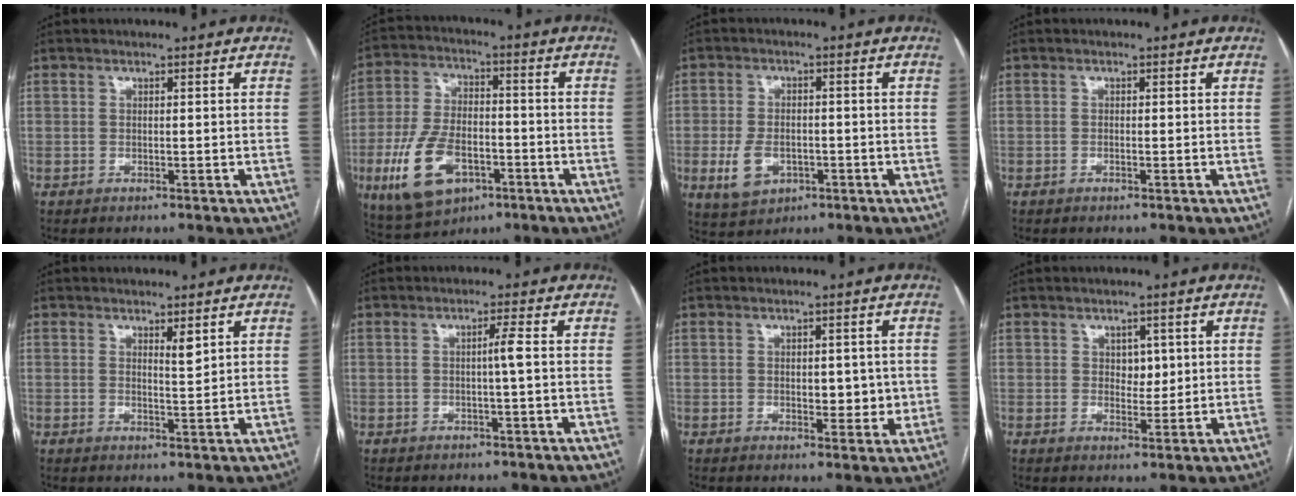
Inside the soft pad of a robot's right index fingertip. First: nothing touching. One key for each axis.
{"total": 13.5, "fx": -5.4, "fy": 7.5, "fz": 9.9, "tx": -0.212, "ty": 0.002, "tz": -0.089}
{"total": 6.0, "fx": -2.0, "fy": 4.2, "fz": 3.9, "tx": -0.079, "ty": 0.001, "tz": -0.024}
{"total": 0.0}
{"total": 2.0, "fx": 1.3, "fy": 0.2, "fz": 1.5, "tx": -0.029, "ty": -0.009, "tz": 0.024}
{"total": 2.0, "fx": -0.1, "fy": -0.5, "fz": 1.9, "tx": -0.033, "ty": 0.000, "tz": -0.001}
{"total": 4.3, "fx": 0.1, "fy": 2.5, "fz": 3.5, "tx": -0.039, "ty": 0.002, "tz": 0.008}
{"total": 2.8, "fx": 0.8, "fy": 1.9, "fz": 1.9, "tx": -0.019, "ty": 0.000, "tz": 0.013}